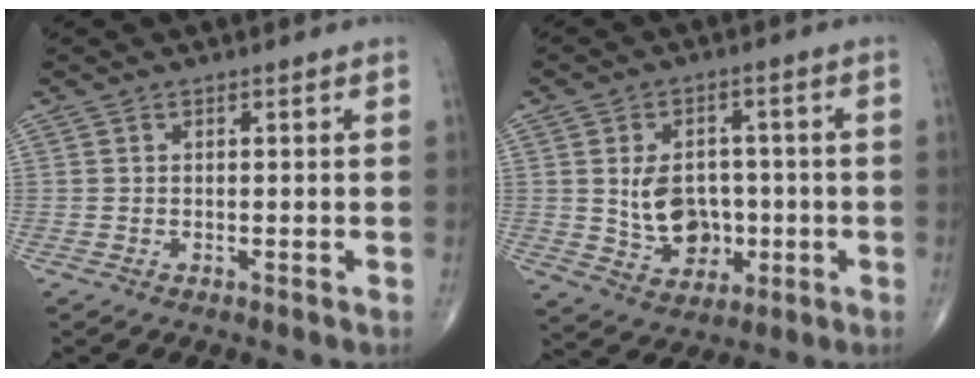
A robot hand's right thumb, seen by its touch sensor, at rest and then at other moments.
{"total": 10.1, "force": [-0.5, 7.6, 6.6], "torque": [-0.074, 0.004, 0.006]}